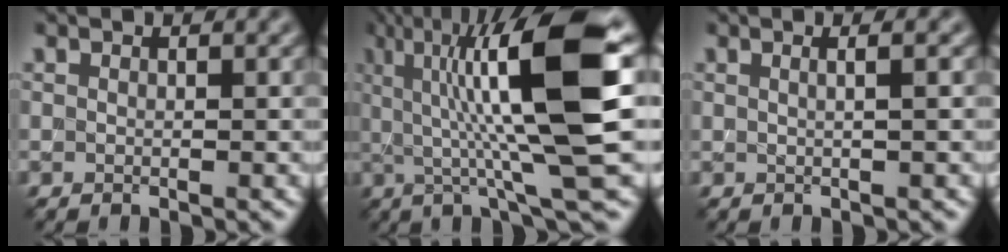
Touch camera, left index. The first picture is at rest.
{"total": 13.4, "force": [2.4, 2.6, 12.9], "torque": [-0.201, 0.014, 0.041]}
{"total": 2.0, "force": [0.6, 0.8, 1.8], "torque": [-0.010, 0.004, -0.012]}